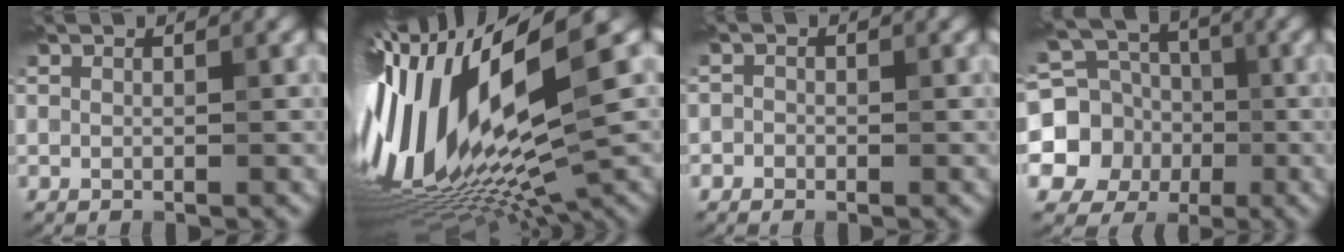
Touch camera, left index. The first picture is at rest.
{"total": 19.3, "force": [-0.8, 4.9, 18.7], "torque": [-0.362, -0.033, -0.006]}
{"total": 0.9, "force": [-0.5, 0.7, 0.0], "torque": [0.011, -0.001, -0.020]}
{"total": 9.2, "force": [-1.2, 8.5, 3.5], "torque": [-0.079, 0.007, -0.051]}